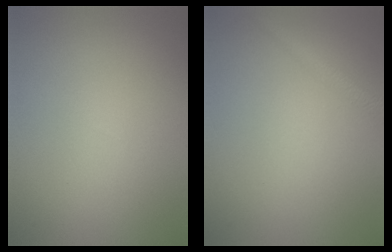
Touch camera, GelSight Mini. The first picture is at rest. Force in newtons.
{"total": 1.4, "press": 1.4, "slide": 0.0}